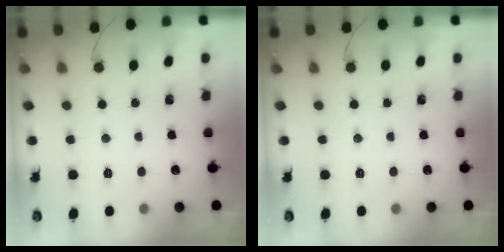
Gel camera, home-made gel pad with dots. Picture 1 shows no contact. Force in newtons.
{"total": 0.0}